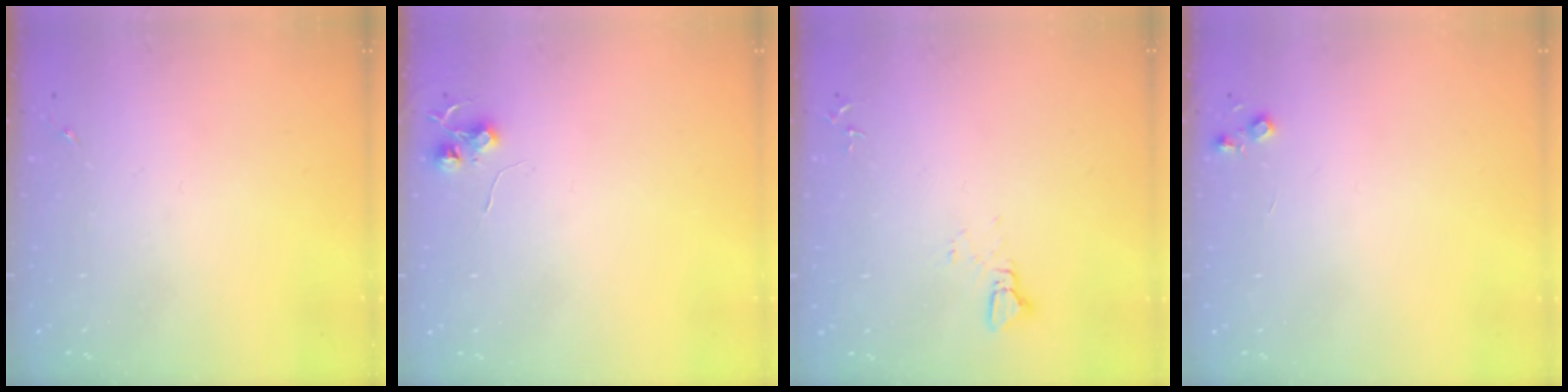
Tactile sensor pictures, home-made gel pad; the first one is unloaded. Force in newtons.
{"total": 6.0, "press": 6.0, "slide": 0.5}
{"total": 3.7, "press": 3.7, "slide": 0.3}
{"total": 4.4, "press": 4.3, "slide": 0.5}